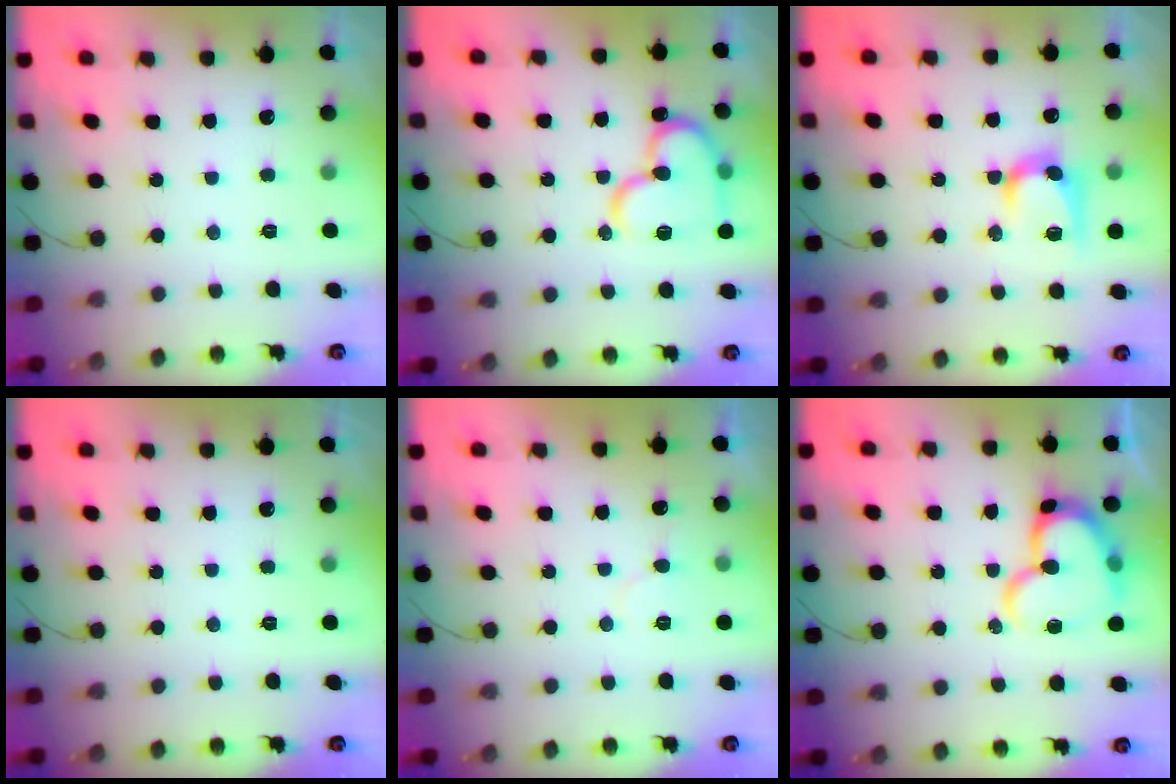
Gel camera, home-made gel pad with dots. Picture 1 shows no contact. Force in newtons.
{"total": 17.4, "press": 17.3, "slide": 1.8}
{"total": 10.3, "press": 10.3, "slide": 0.6}
{"total": 0.0}
{"total": 5.7, "press": 5.7, "slide": 0.4}
{"total": 17.4, "press": 17.4, "slide": 1.4}